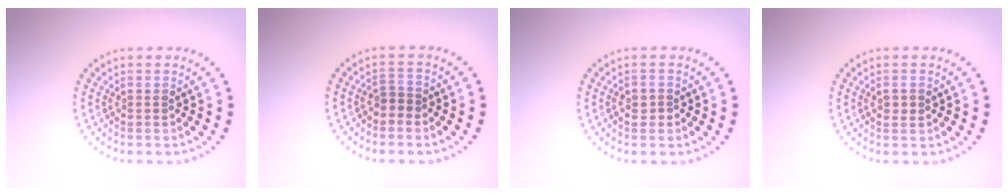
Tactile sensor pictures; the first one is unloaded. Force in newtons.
{"total": 1.3, "press": 1.0, "slide": 0.8}
{"total": 1.3, "press": 1.3, "slide": 0.4}
{"total": 1.1, "press": 1.1, "slide": 0.1}